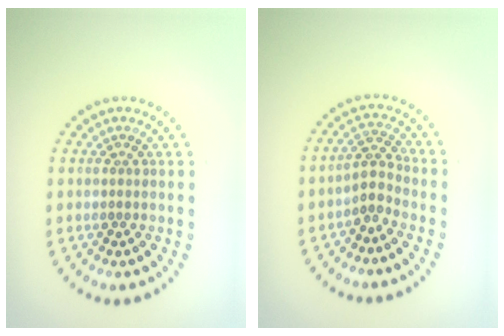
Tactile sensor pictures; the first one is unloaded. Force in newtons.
{"total": 2.2, "press": 1.7, "slide": 1.5}